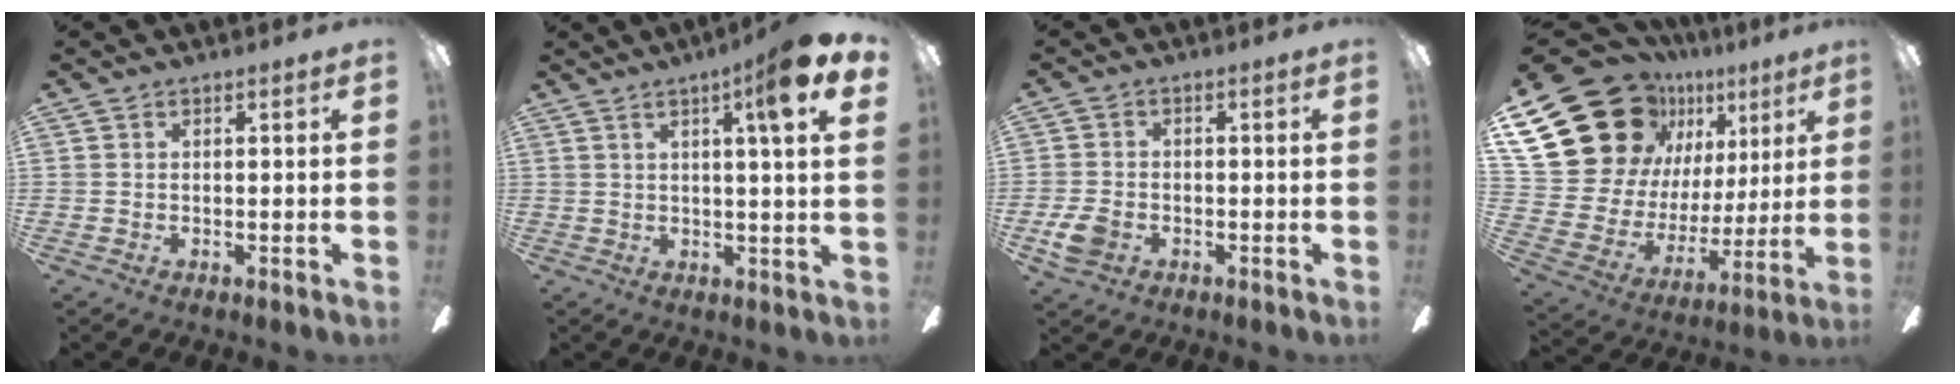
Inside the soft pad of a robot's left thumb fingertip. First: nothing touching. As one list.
[{"total": 8.8, "force": [4.6, 0.1, 7.5], "torque": [-0.112, -0.012, 0.064]}, {"total": 5.2, "force": [-2.2, 3.9, 2.8], "torque": [-0.068, 0.007, -0.041]}, {"total": 24.7, "force": [12.6, 18.0, 11.4], "torque": [-0.222, -0.081, 0.263]}]